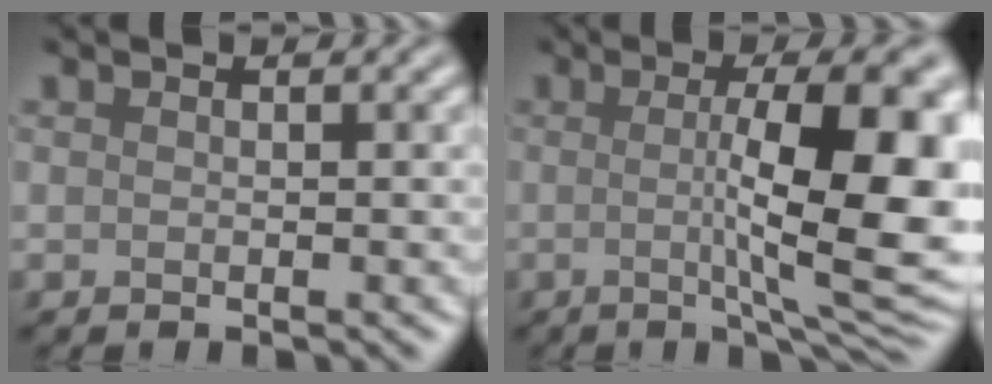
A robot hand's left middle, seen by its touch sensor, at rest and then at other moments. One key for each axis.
{"total": 11.9, "fx": 0.3, "fy": 3.4, "fz": 11.4, "tx": -0.142, "ty": -0.005, "tz": 0.006}